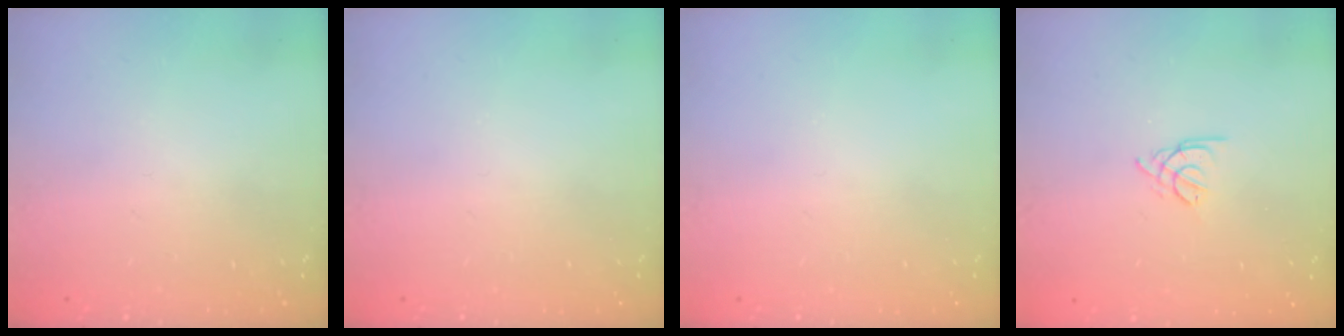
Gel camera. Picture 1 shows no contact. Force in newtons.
{"total": 0.0}
{"total": 0.0}
{"total": 3.4, "press": 3.3, "slide": 0.6}